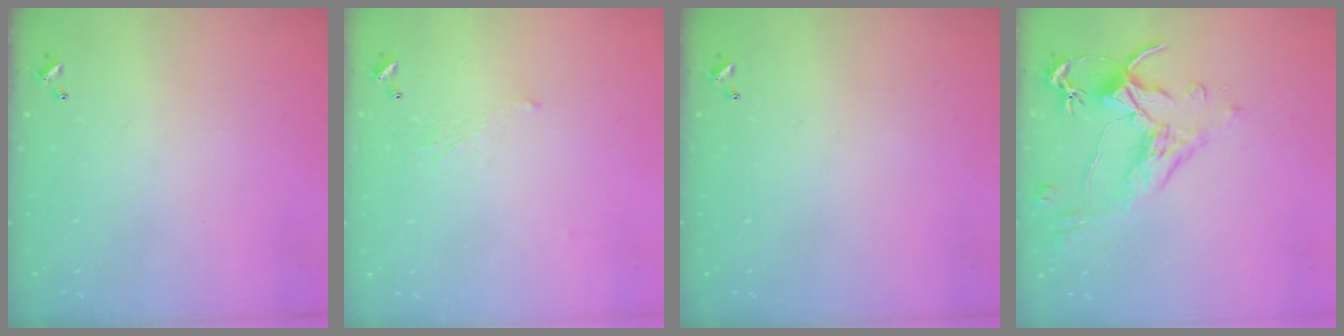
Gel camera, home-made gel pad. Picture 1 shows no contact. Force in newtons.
{"total": 1.7, "press": 1.6, "slide": 0.6}
{"total": 0.0}
{"total": 2.6, "press": 2.2, "slide": 1.3}